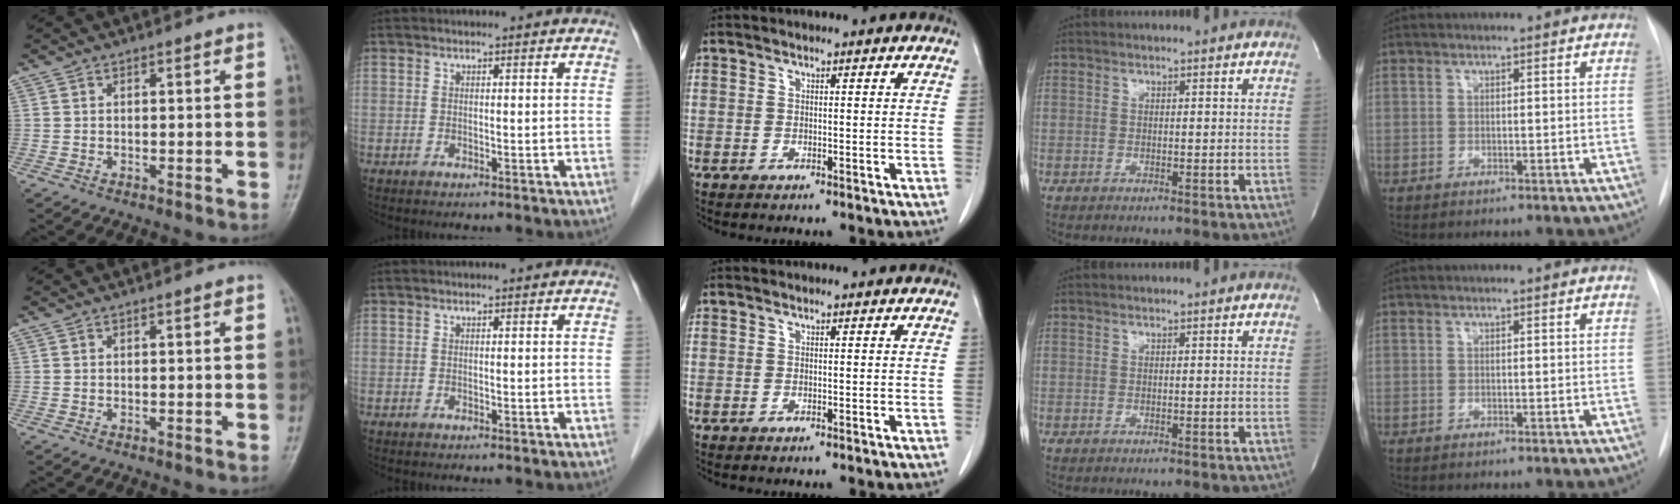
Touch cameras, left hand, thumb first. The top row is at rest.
{}